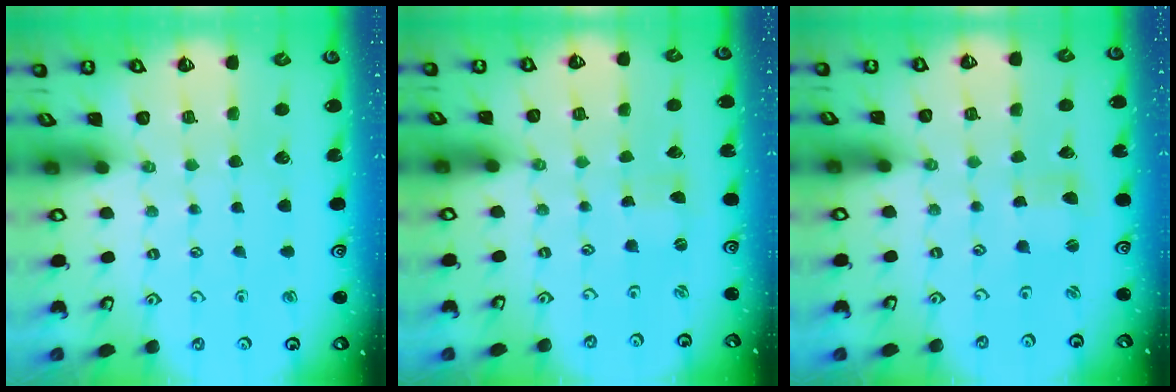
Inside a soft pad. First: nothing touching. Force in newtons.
{"total": 0.0}
{"total": 1.3, "press": 1.2, "slide": 0.3}